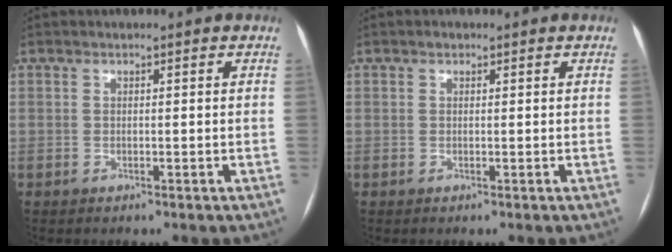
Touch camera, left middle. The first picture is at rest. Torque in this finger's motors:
{"motor_torque": [0.21, -0.20, -0.01, 0.00]}